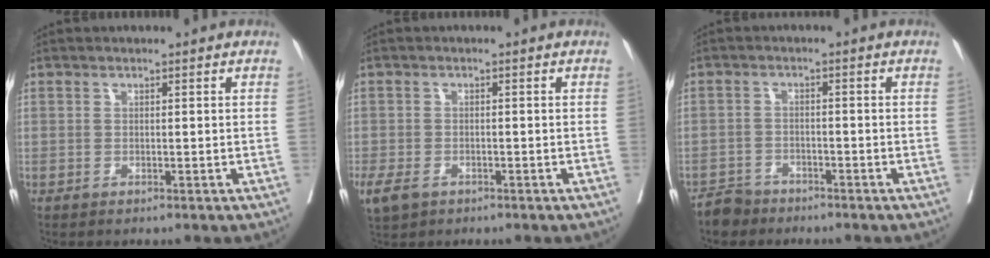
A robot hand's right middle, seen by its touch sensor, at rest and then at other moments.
{"total": 7.8, "force": [-4.2, 5.3, 3.9], "torque": [-0.107, -0.011, -0.064]}
{"total": 3.3, "force": [-3.0, 1.6, -0.1], "torque": [-0.004, 0.001, -0.055]}